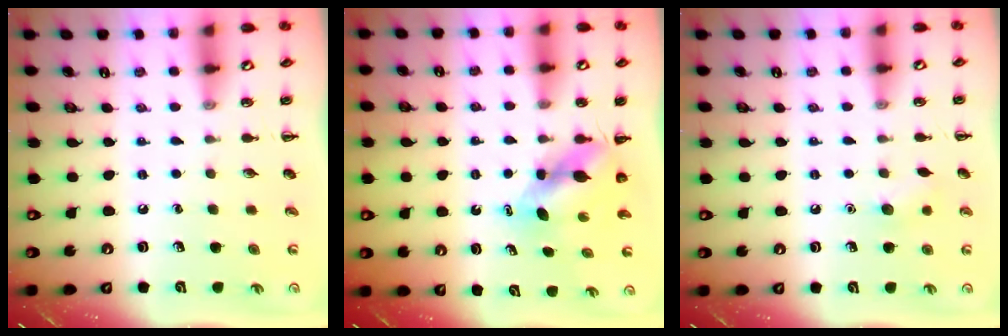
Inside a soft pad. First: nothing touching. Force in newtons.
{"total": 5.6, "press": 5.6, "slide": 0.3}
{"total": 6.8, "press": 6.6, "slide": 1.7}